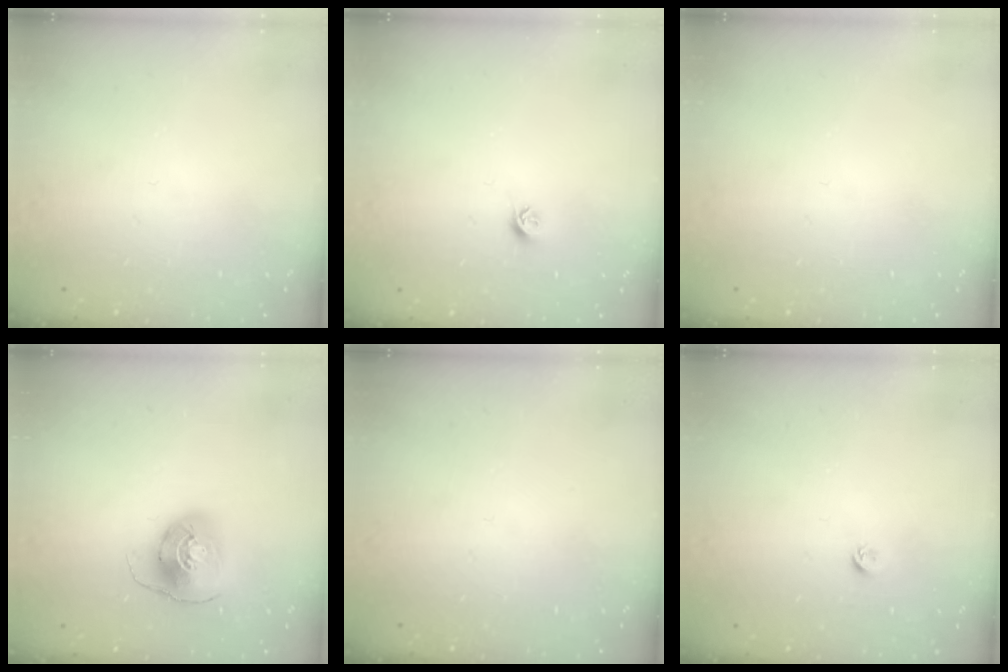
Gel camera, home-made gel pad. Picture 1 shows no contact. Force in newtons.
{"total": 5.3, "press": 5.2, "slide": 0.7}
{"total": 0.0}
{"total": 8.5, "press": 8.4, "slide": 1.3}
{"total": 0.0}
{"total": 3.9, "press": 3.8, "slide": 0.3}